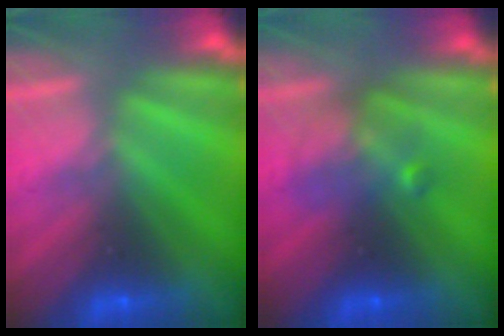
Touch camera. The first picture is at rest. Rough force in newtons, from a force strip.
{"total": 2.4}